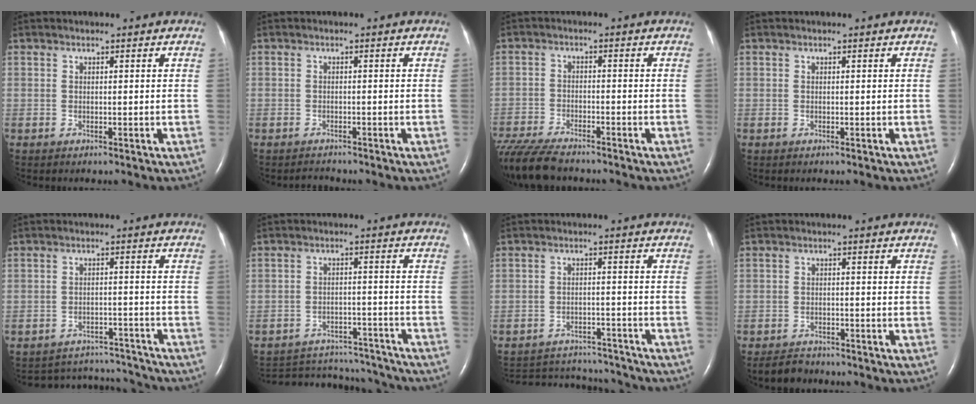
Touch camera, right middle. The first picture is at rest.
{"total": 1.1, "force": [-1.1, 0.2, -0.2], "torque": [-0.002, -0.005, -0.015]}
{"total": 10.7, "force": [-9.3, 1.9, 4.9], "torque": [-0.092, -0.022, -0.158]}
{"total": 0.0}
{"total": 10.0, "force": [-9.9, 1.7, -0.6], "torque": [0.006, 0.021, -0.133]}
{"total": 17.3, "force": [-16.5, 3.9, 3.6], "torque": [-0.088, 0.002, -0.222]}
{"total": 14.7, "force": [-14.1, 3.1, 2.9], "torque": [-0.068, 0.007, -0.191]}
{"total": 3.2, "force": [-3.0, 1.2, 0.3], "torque": [-0.015, -0.005, -0.050]}